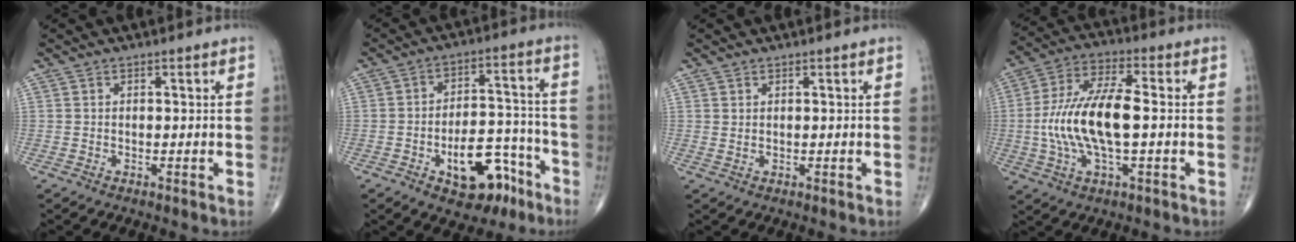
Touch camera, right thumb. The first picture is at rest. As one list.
[{"total": 13.5, "force": [-6.9, 7.3, 9.1], "torque": [-0.094, 0.060, -0.092]}, {"total": 0.8, "force": [0.5, 0.2, 0.6], "torque": [-0.013, -0.001, 0.010]}, {"total": 15.2, "force": [-1.0, 5.8, 14.0], "torque": [-0.294, 0.022, -0.020]}]